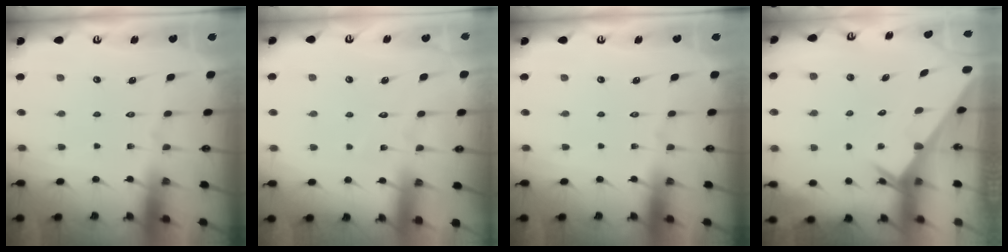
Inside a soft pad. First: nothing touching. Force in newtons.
{"total": 3.0, "press": 2.9, "slide": 0.4}
{"total": 0.0}
{"total": 3.3, "press": 3.3, "slide": 0.4}